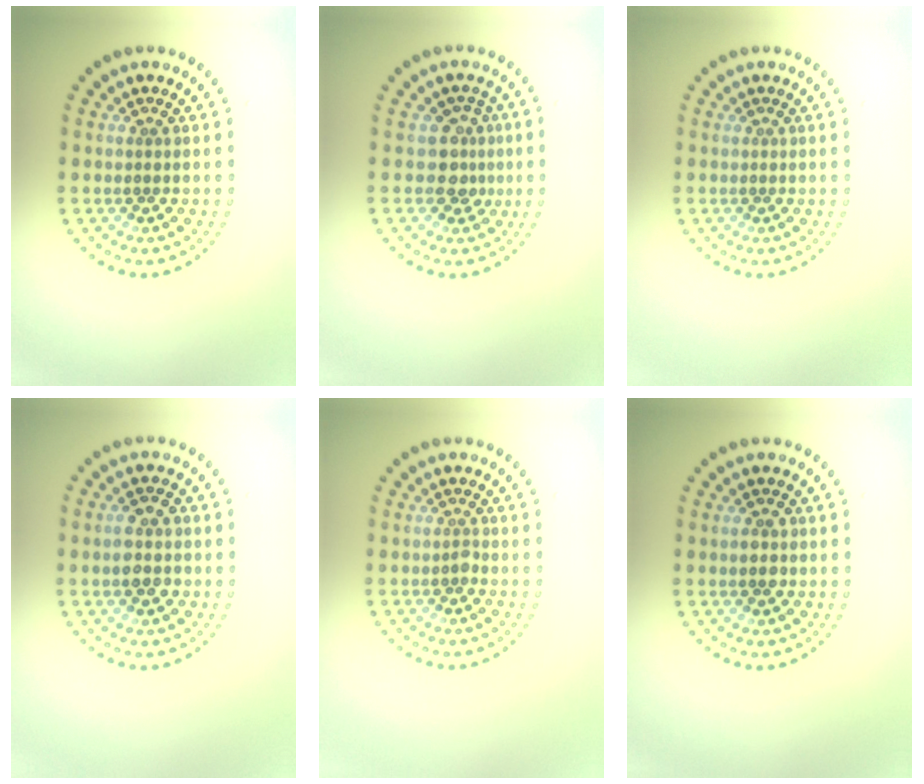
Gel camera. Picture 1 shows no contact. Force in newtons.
{"total": 2.3, "press": 1.9, "slide": 1.3}
{"total": 0.0}
{"total": 2.6, "press": 2.6, "slide": 0.3}
{"total": 0.5, "press": 0.5, "slide": 0.3}
{"total": 1.9, "press": 1.9, "slide": 0.1}